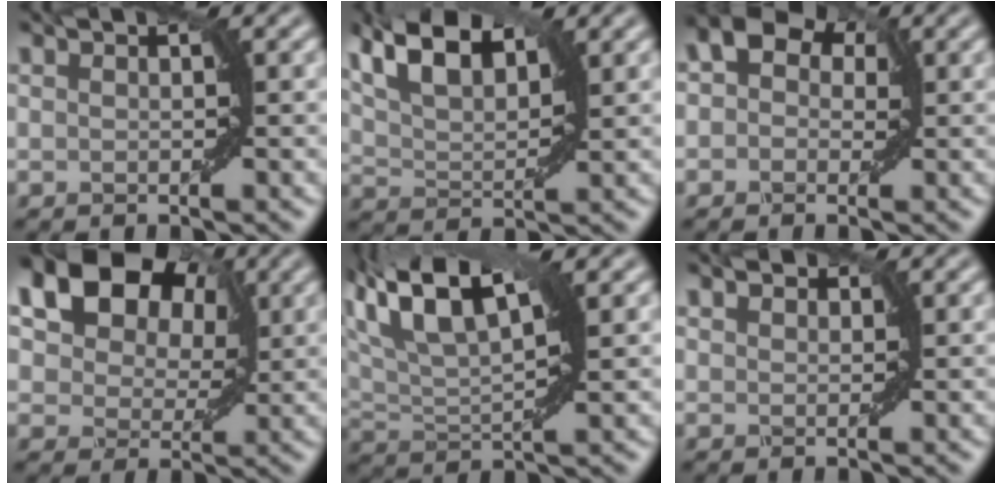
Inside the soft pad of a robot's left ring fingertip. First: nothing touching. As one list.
[{"total": 7.5, "force": [4.8, 2.9, 4.9], "torque": [-0.101, 0.033, 0.067]}, {"total": 6.1, "force": [2.0, 4.5, 3.5], "torque": [-0.041, 0.032, -0.016]}, {"total": 15.1, "force": [6.8, 10.6, 8.5], "torque": [-0.145, 0.042, 0.122]}, {"total": 9.2, "force": [4.4, 4.0, 7.0], "torque": [-0.132, 0.028, 0.072]}, {"total": 1.1, "force": [0.8, 0.6, 0.2], "torque": [-0.002, 0.001, 0.014]}]